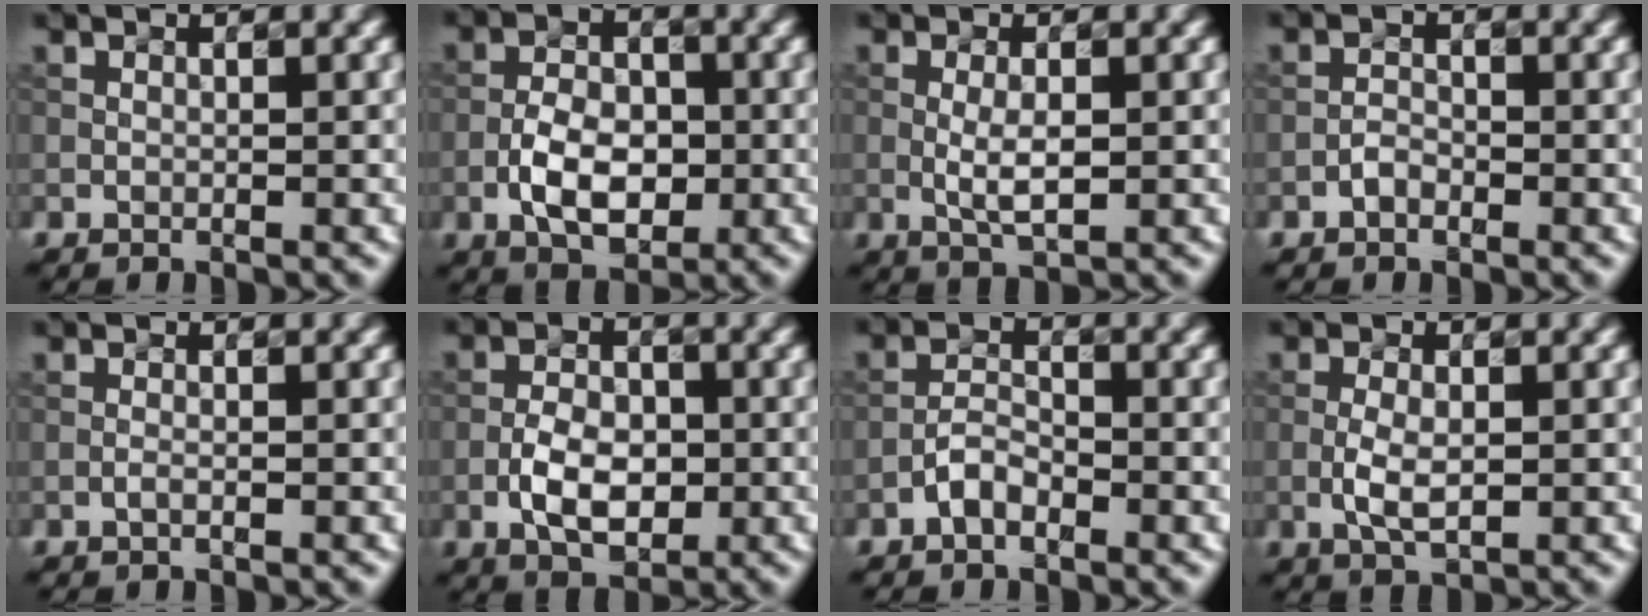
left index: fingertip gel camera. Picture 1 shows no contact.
{"total": 5.1, "force": [-1.6, 3.0, 3.8], "torque": [-0.065, 0.005, -0.030]}
{"total": 2.6, "force": [-0.2, 0.8, 2.4], "torque": [-0.050, -0.001, 0.000]}
{"total": 1.2, "force": [-0.8, 0.7, 0.6], "torque": [-0.011, 0.005, -0.017]}
{"total": 0.6, "force": [-0.3, 0.2, 0.5], "torque": [-0.010, 0.001, -0.007]}
{"total": 4.6, "force": [-1.3, 2.7, 3.4], "torque": [-0.060, 0.004, -0.026]}
{"total": 2.1, "force": [-1.3, 1.0, 1.3], "torque": [-0.022, 0.009, -0.028]}
{"total": 2.9, "force": [-0.6, 1.3, 2.5], "torque": [-0.052, -0.001, -0.010]}